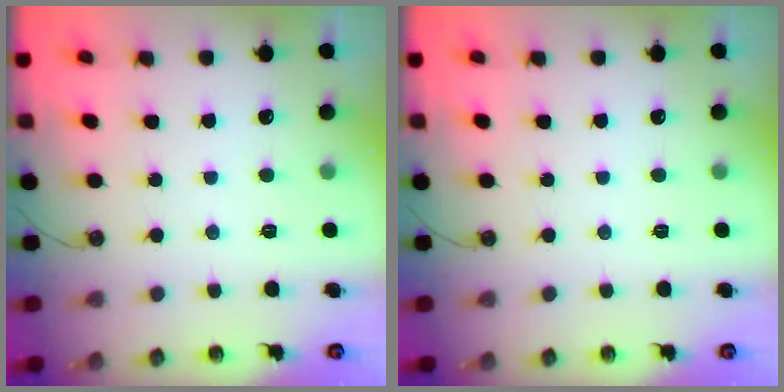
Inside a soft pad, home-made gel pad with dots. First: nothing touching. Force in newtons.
{"total": 0.0}